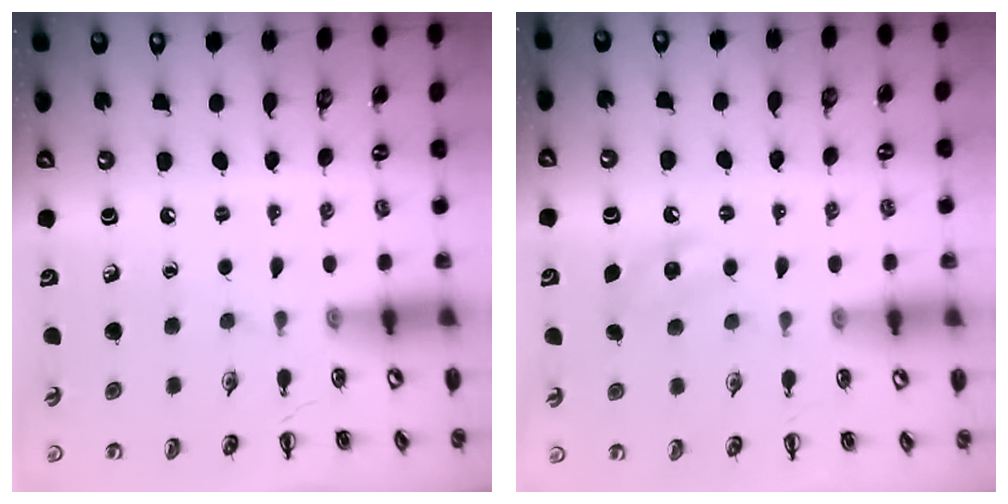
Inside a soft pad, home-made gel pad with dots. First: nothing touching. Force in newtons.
{"total": 6.4, "press": 6.2, "slide": 1.6}